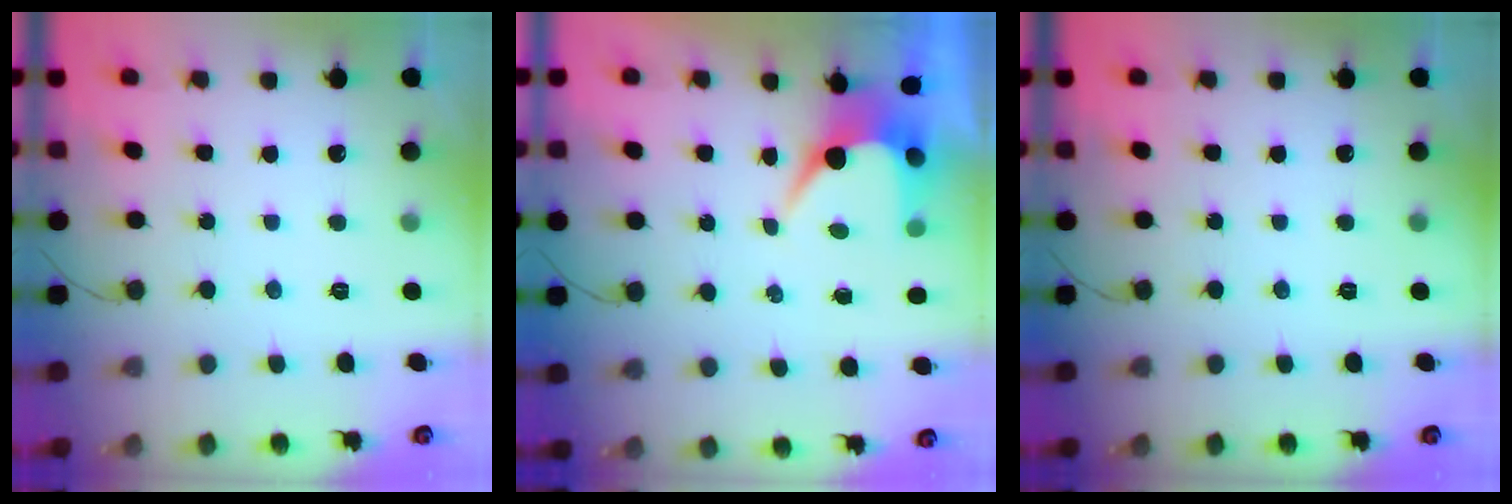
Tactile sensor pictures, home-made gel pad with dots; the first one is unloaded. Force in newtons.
{"total": 6.7, "press": 6.7, "slide": 0.3}
{"total": 0.0}